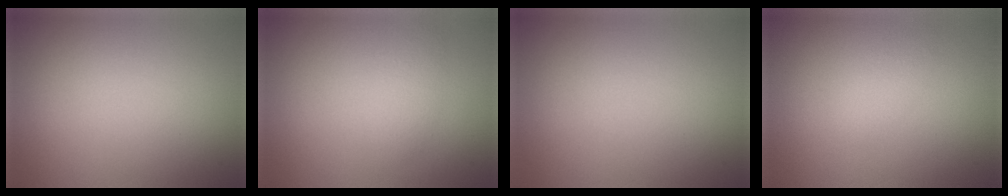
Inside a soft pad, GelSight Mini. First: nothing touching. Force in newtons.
{"total": 1.5, "press": 1.5, "slide": 0.1}
{"total": 0.0}
{"total": 1.3, "press": 1.3, "slide": 0.1}